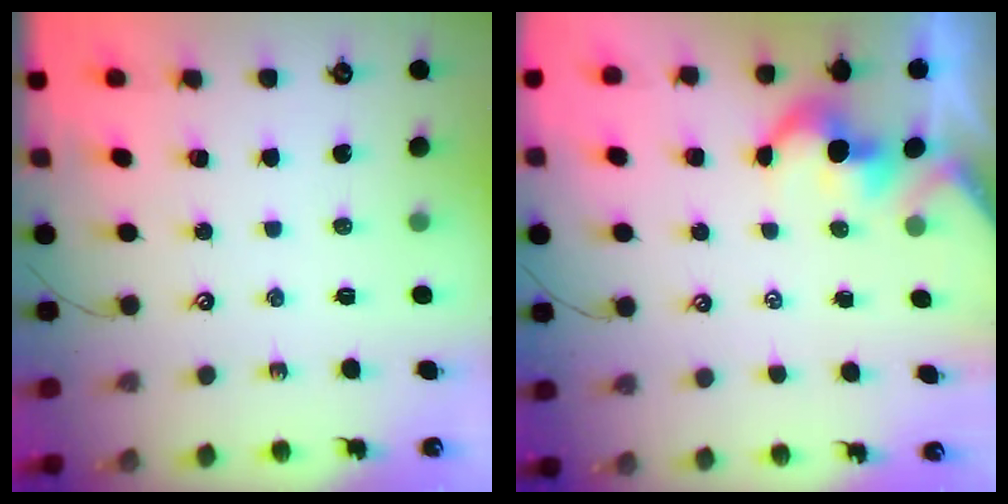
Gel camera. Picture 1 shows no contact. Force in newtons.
{"total": 0.0}